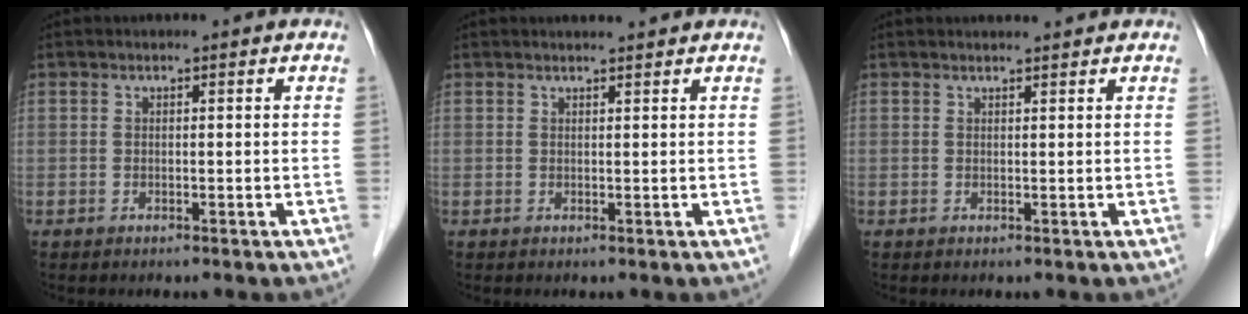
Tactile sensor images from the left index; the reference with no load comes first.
{"total": 2.0, "force": [1.9, 0.0, 0.6], "torque": [-0.008, 0.007, 0.025]}
{"total": 1.8, "force": [1.8, 0.0, 0.6], "torque": [-0.007, 0.007, 0.024]}